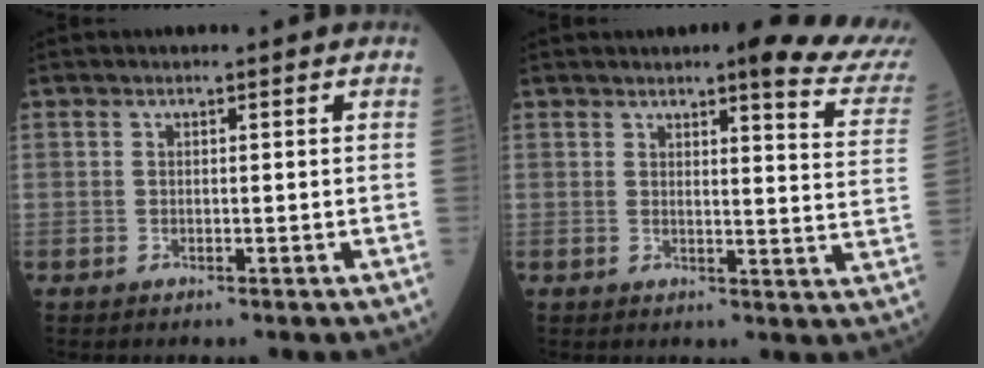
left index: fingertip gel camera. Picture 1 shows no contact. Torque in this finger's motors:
{"motor_torque": [1.07, -1.07, 0.44, 0.08]}